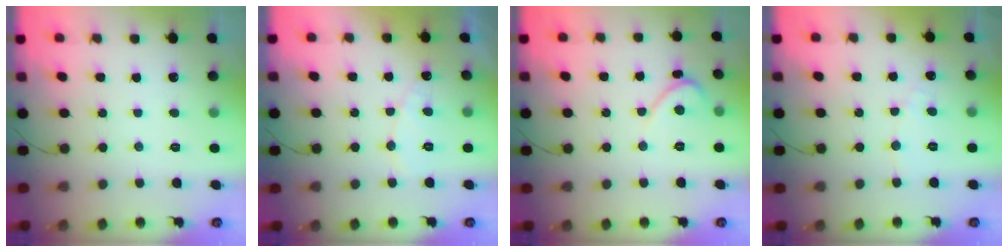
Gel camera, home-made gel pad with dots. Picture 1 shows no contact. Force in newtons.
{"total": 5.8, "press": 5.8, "slide": 0.5}
{"total": 3.9, "press": 3.9, "slide": 0.2}
{"total": 3.4, "press": 3.4, "slide": 0.3}